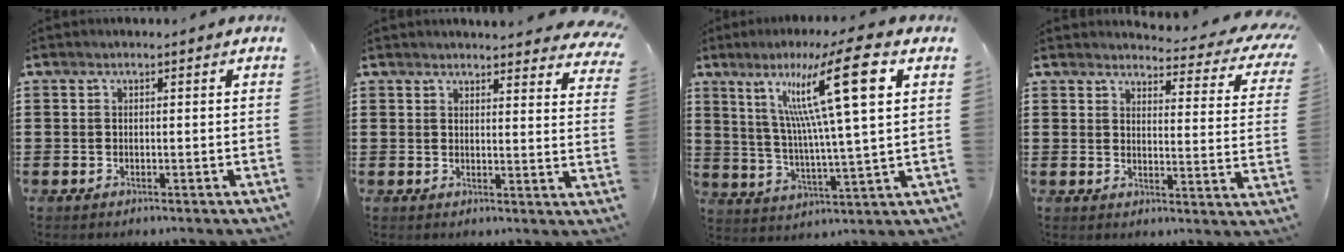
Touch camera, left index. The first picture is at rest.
{"total": 3.6, "force": [3.6, 0.0, 0.6], "torque": [-0.009, -0.019, 0.064]}
{"total": 14.6, "force": [6.9, 0.6, 12.9], "torque": [-0.245, -0.007, 0.101]}
{"total": 3.9, "force": [3.6, 0.5, 1.5], "torque": [-0.031, -0.030, 0.056]}